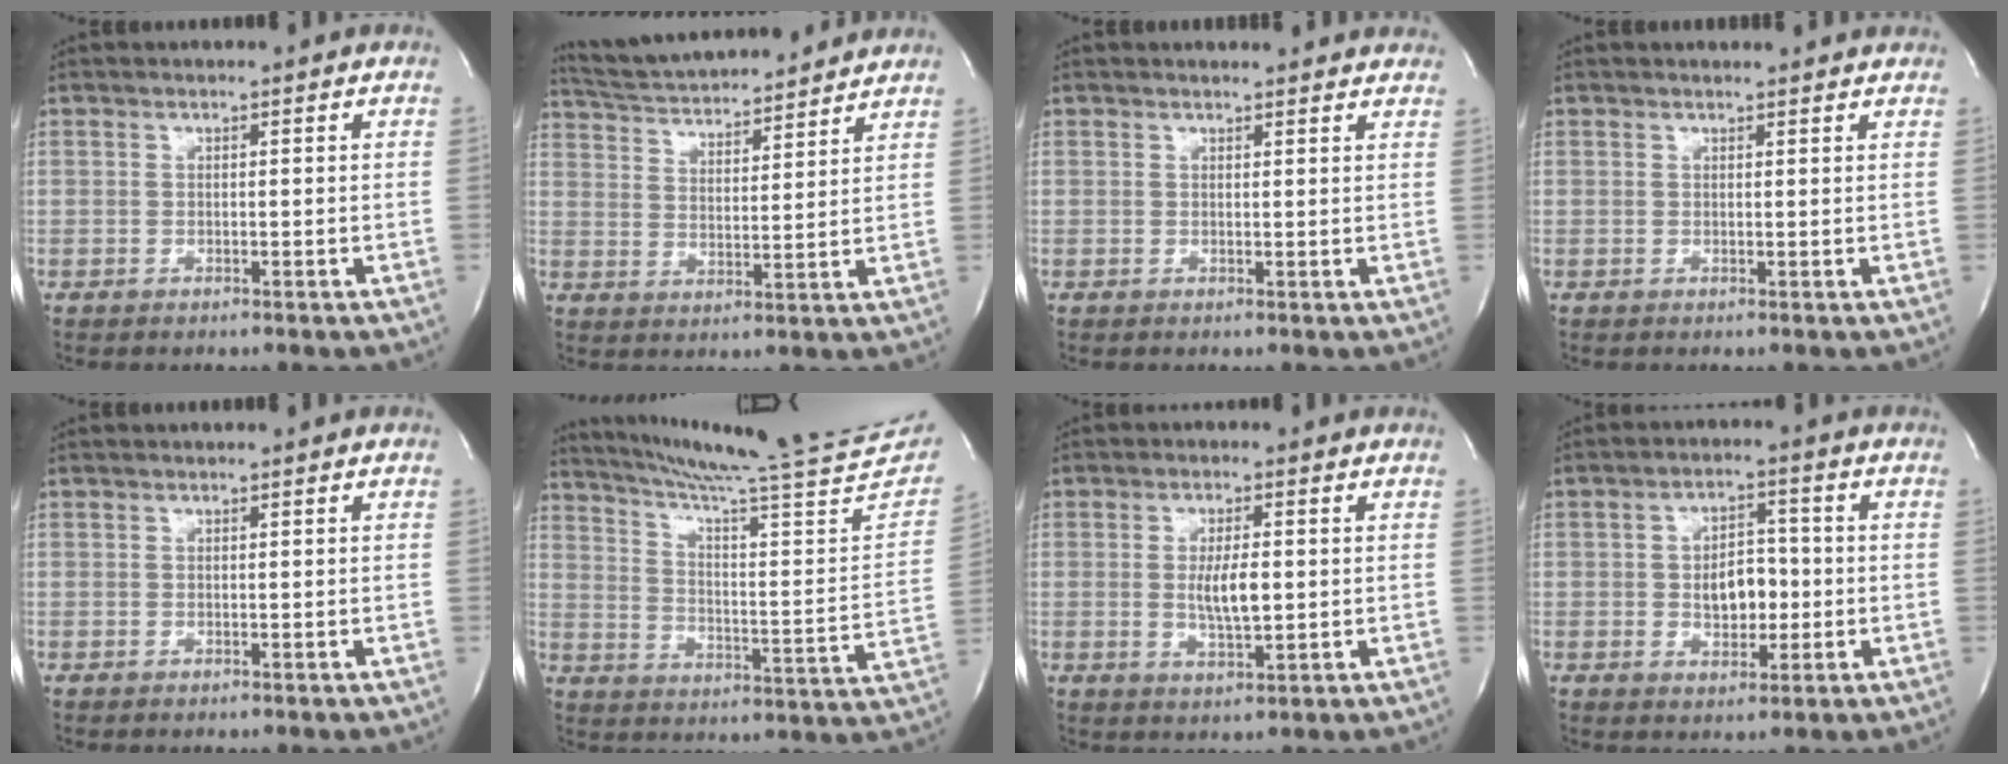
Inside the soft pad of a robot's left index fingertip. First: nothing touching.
{"total": 16.6, "force": [15.4, 2.3, 5.6], "torque": [-0.098, 0.029, 0.239]}
{"total": 7.0, "force": [6.6, 1.3, 1.7], "torque": [-0.017, 0.000, 0.058]}
{"total": 3.9, "force": [3.8, 0.6, 0.8], "torque": [-0.016, 0.003, 0.033]}
{"total": 0.0}
{"total": 28.4, "force": [25.4, -0.1, 12.6], "torque": [-0.201, -0.098, 0.330]}
{"total": 4.7, "force": [-0.3, 1.2, 4.5], "torque": [-0.086, -0.012, -0.002]}
{"total": 5.8, "force": [-1.0, 3.5, 4.5], "torque": [-0.075, 0.002, -0.013]}